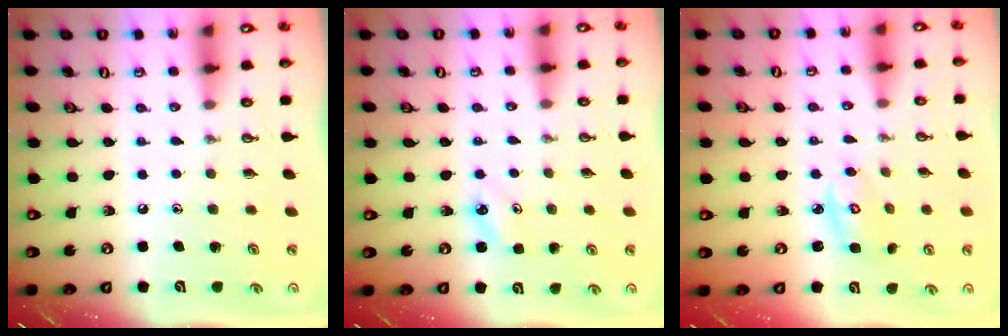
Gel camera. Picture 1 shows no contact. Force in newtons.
{"total": 3.8, "press": 3.7, "slide": 0.4}
{"total": 4.4, "press": 4.4, "slide": 0.4}